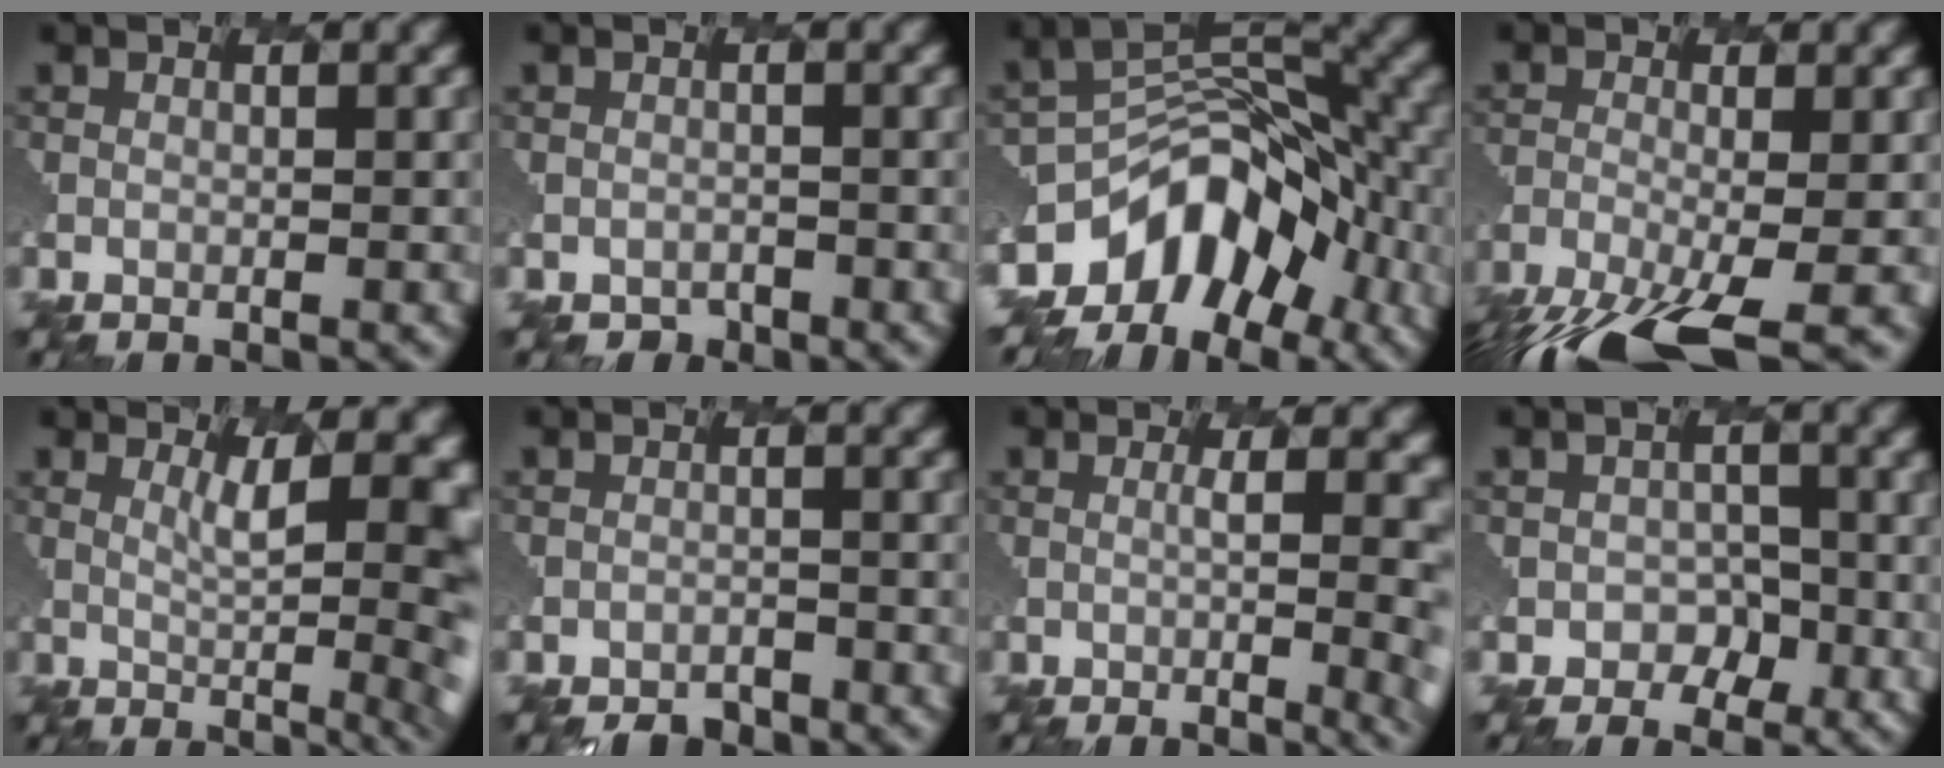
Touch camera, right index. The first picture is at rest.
{"total": 1.3, "force": [-0.9, 0.1, -1.0], "torque": [-0.004, -0.008, -0.010]}
{"total": 8.1, "force": [-5.4, 5.0, 3.3], "torque": [-0.046, 0.007, -0.102]}
{"total": 8.1, "force": [-6.1, 1.4, 5.0], "torque": [-0.110, -0.026, -0.106]}
{"total": 8.6, "force": [1.1, 2.8, 8.0], "torque": [-0.091, -0.005, 0.012]}
{"total": 3.0, "force": [-2.9, 0.3, -0.6], "torque": [-0.007, -0.010, -0.038]}
{"total": 6.1, "force": [-0.4, 2.0, 5.7], "torque": [-0.063, -0.013, 0.002]}
{"total": 1.8, "force": [-0.9, 1.5, -0.3], "torque": [-0.008, -0.007, -0.012]}